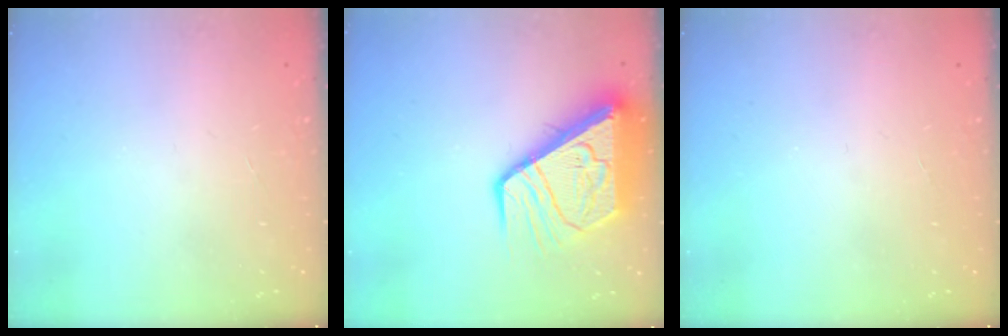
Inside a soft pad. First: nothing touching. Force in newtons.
{"total": 14.4, "press": 14.3, "slide": 1.6}
{"total": 0.0}